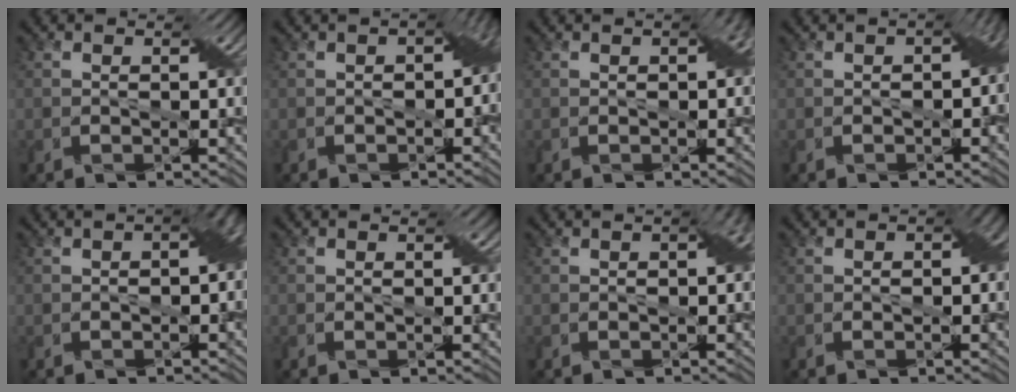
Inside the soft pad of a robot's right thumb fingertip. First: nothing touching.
{"total": 4.4, "force": [-0.6, 2.7, 3.4], "torque": [-0.039, -0.005, -0.008]}
{"total": 2.1, "force": [0.2, 1.1, 1.7], "torque": [-0.020, 0.006, 0.005]}
{"total": 3.6, "force": [-0.5, 2.2, 2.9], "torque": [-0.033, -0.003, -0.006]}
{"total": 3.8, "force": [-0.3, 2.1, 3.1], "torque": [-0.035, 0.002, -0.005]}
{"total": 0.0}
{"total": 2.5, "force": [0.2, 1.3, 2.1], "torque": [-0.024, 0.005, 0.006]}
{"total": 1.9, "force": [-0.2, 1.2, 1.4], "torque": [-0.020, -0.002, -0.004]}